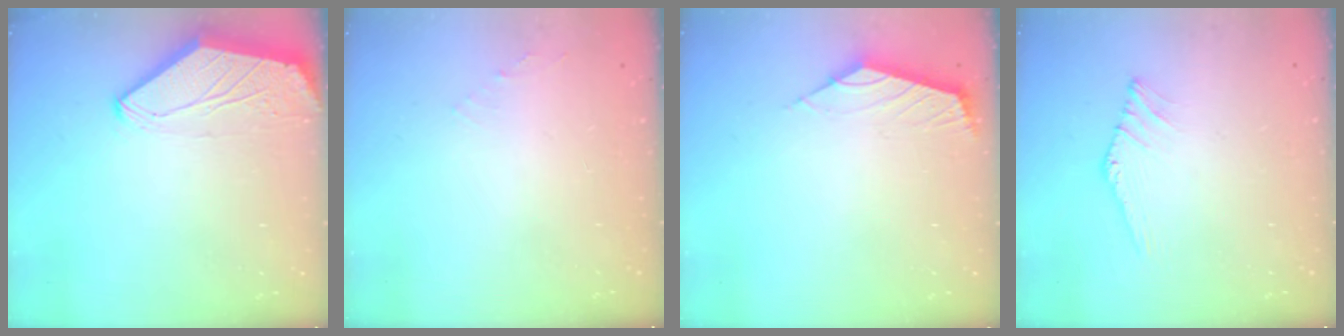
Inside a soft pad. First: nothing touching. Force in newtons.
{"total": 0.6, "press": 0.5, "slide": 0.3}
{"total": 2.4, "press": 2.3, "slide": 0.6}
{"total": 0.9, "press": 0.8, "slide": 0.4}